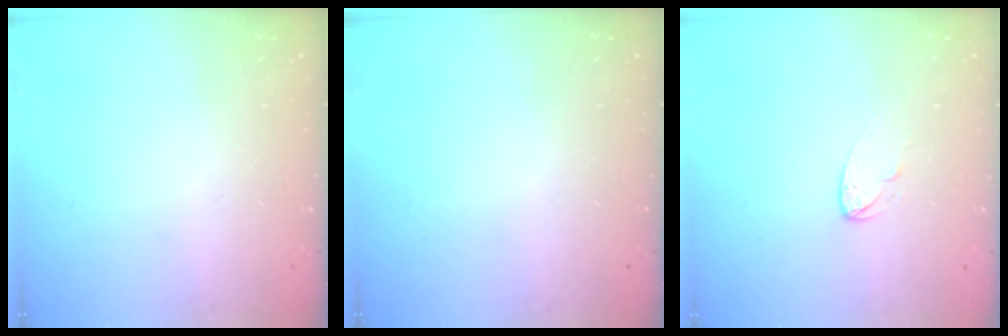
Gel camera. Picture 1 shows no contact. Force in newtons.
{"total": 0.0}
{"total": 3.6, "press": 3.6, "slide": 0.2}